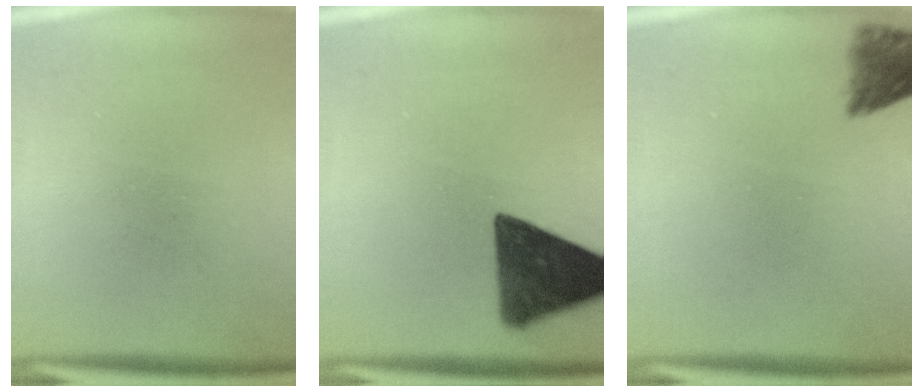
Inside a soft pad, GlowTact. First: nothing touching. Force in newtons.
{"total": 14.4}
{"total": 4.6}